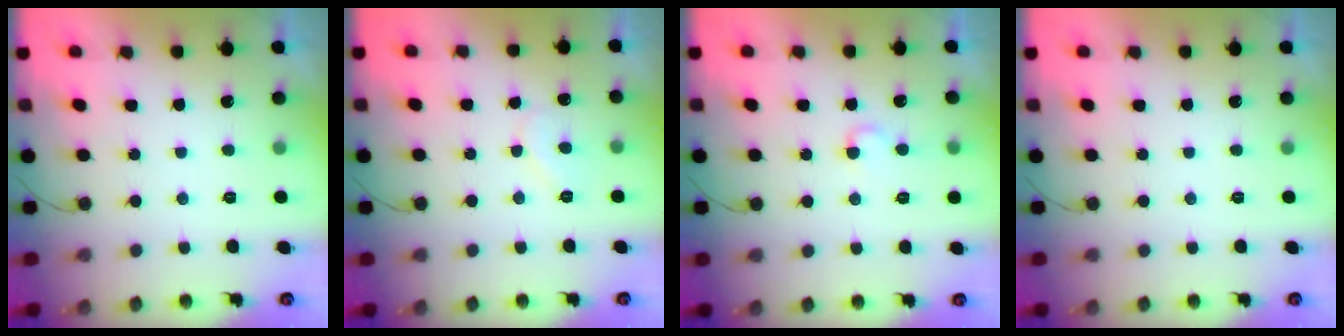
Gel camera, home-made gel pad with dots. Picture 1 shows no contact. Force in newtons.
{"total": 5.9, "press": 5.9, "slide": 0.6}
{"total": 4.4, "press": 4.3, "slide": 0.5}
{"total": 0.0}